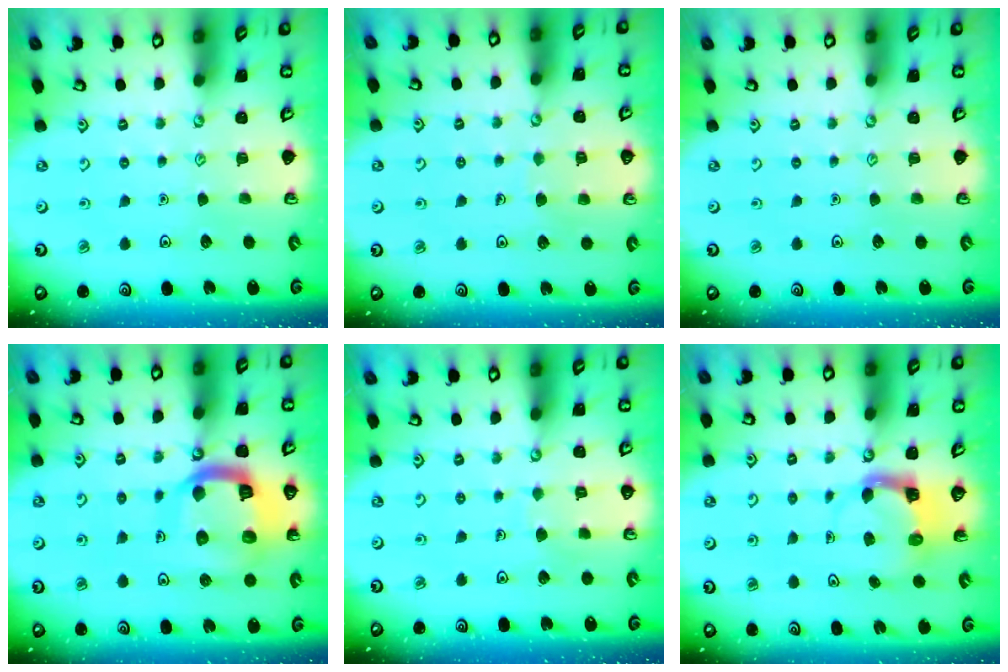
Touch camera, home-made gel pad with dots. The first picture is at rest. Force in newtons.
{"total": 3.3, "press": 3.3, "slide": 0.2}
{"total": 0.0}
{"total": 16.1, "press": 16.0, "slide": 1.8}
{"total": 3.4, "press": 3.4, "slide": 0.3}
{"total": 3.9, "press": 3.9, "slide": 0.4}